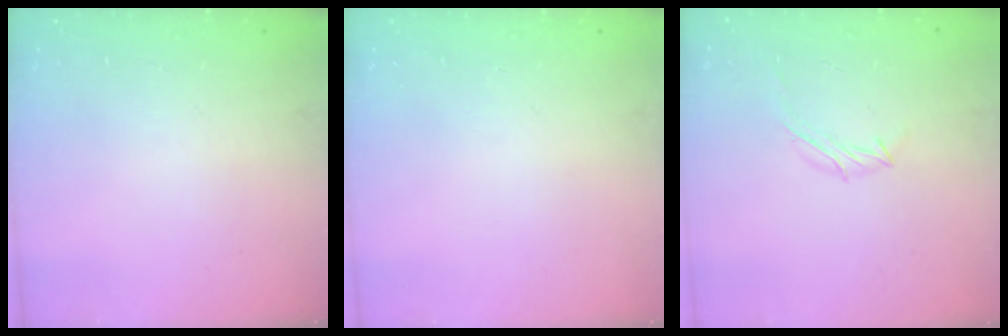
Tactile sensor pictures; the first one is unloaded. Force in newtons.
{"total": 0.0}
{"total": 6.0, "press": 5.9, "slide": 1.1}